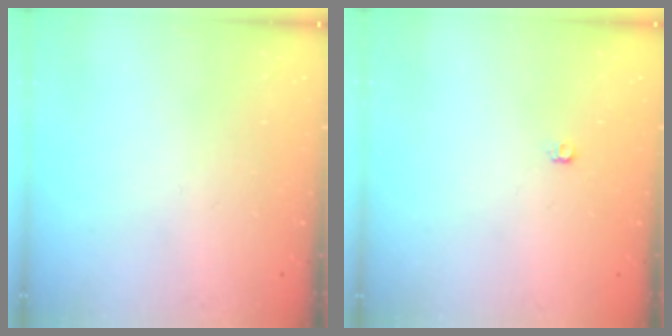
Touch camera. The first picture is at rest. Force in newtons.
{"total": 3.9, "press": 3.9, "slide": 0.7}